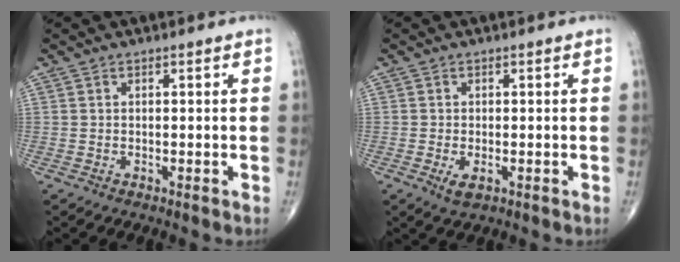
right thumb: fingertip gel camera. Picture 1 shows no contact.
{"total": 2.4, "force": [-0.7, 1.1, 2.0], "torque": [-0.038, -0.004, -0.011]}